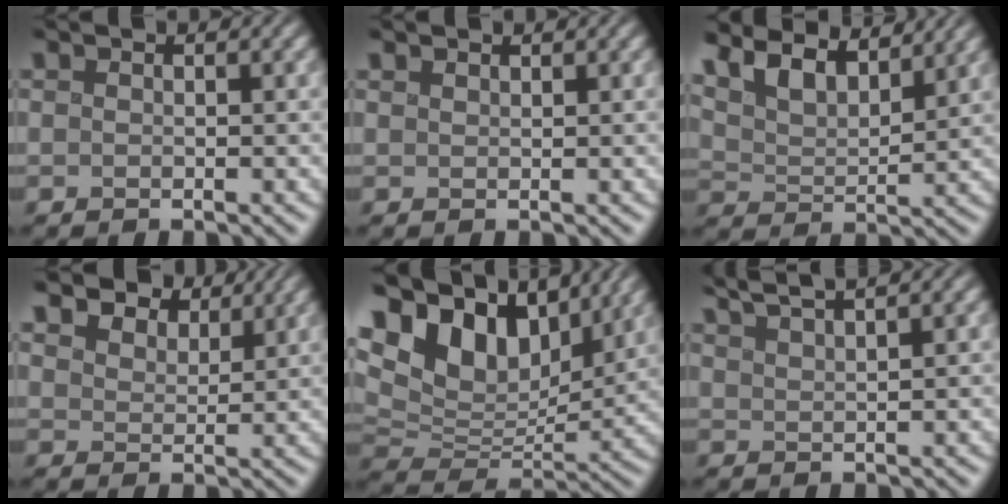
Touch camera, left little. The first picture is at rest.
{"total": 0.6, "force": [0.6, 0.0, -0.1], "torque": [0.000, -0.001, 0.013]}
{"total": 7.5, "force": [5.9, 2.6, 3.9], "torque": [-0.084, 0.013, 0.081]}
{"total": 5.8, "force": [5.0, 2.3, 1.8], "torque": [-0.050, -0.005, 0.081]}
{"total": 13.3, "force": [8.0, 7.3, 7.6], "torque": [-0.163, 0.038, 0.129]}
{"total": 5.0, "force": [4.1, 0.8, 2.7], "torque": [-0.025, 0.023, 0.044]}